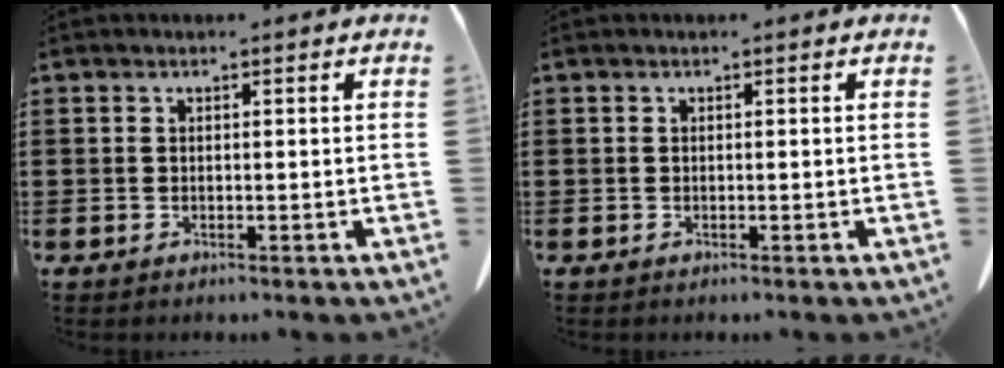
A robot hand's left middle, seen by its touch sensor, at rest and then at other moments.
{"total": 0.0}